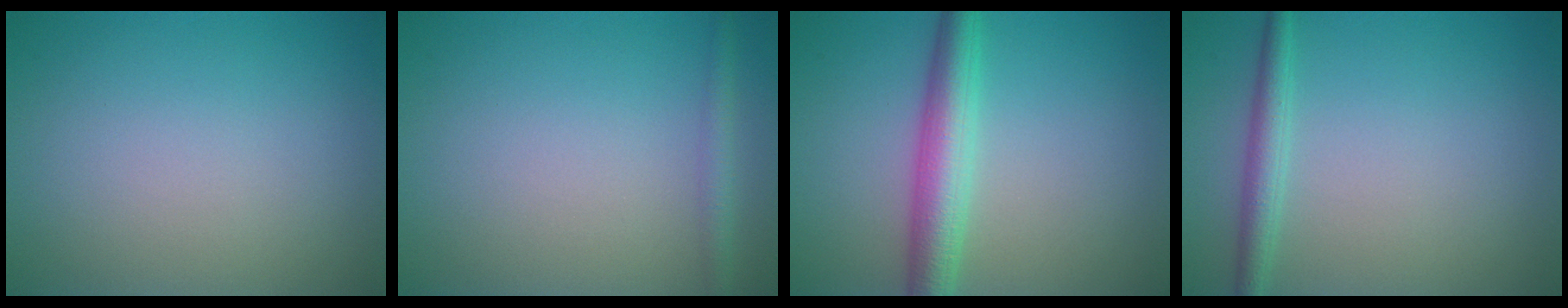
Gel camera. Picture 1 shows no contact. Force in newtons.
{"total": 1.6, "press": 1.6, "slide": 0.1}
{"total": 4.7, "press": 4.7, "slide": 0.1}
{"total": 2.2, "press": 2.2, "slide": 0.1}